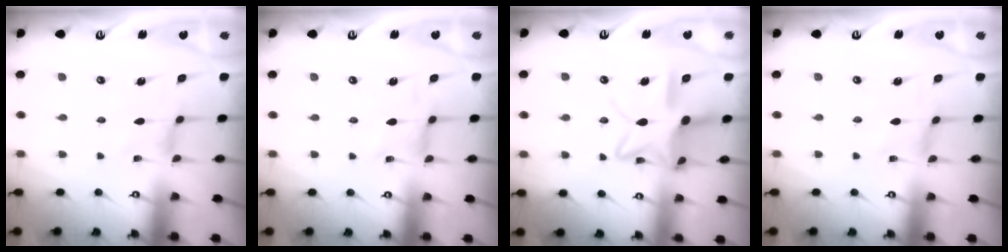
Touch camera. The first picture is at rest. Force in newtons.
{"total": 1.1, "press": 1.0, "slide": 0.3}
{"total": 14.9, "press": 14.9, "slide": 1.1}
{"total": 0.0}